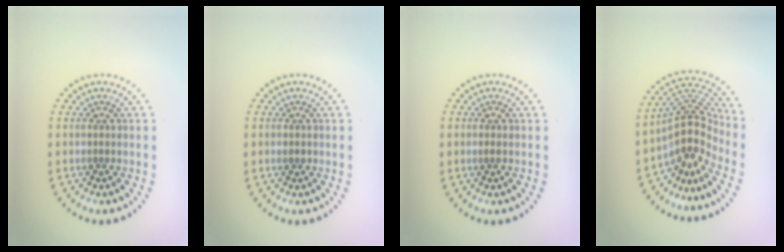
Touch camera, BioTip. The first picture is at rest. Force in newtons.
{"total": 0.7, "press": 0.7, "slide": 0.1}
{"total": 0.8, "press": 0.8, "slide": 0.1}
{"total": 4.5, "press": 3.2, "slide": 3.2}